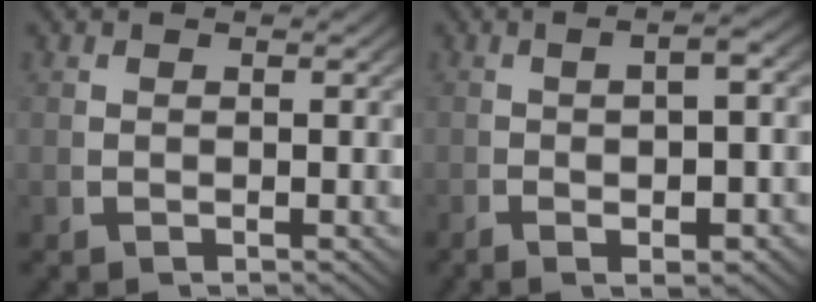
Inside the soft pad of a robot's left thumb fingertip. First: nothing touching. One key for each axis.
{"total": 4.8, "fx": -0.6, "fy": 1.3, "fz": 4.6, "tx": -0.073, "ty": 0.007, "tz": -0.010}